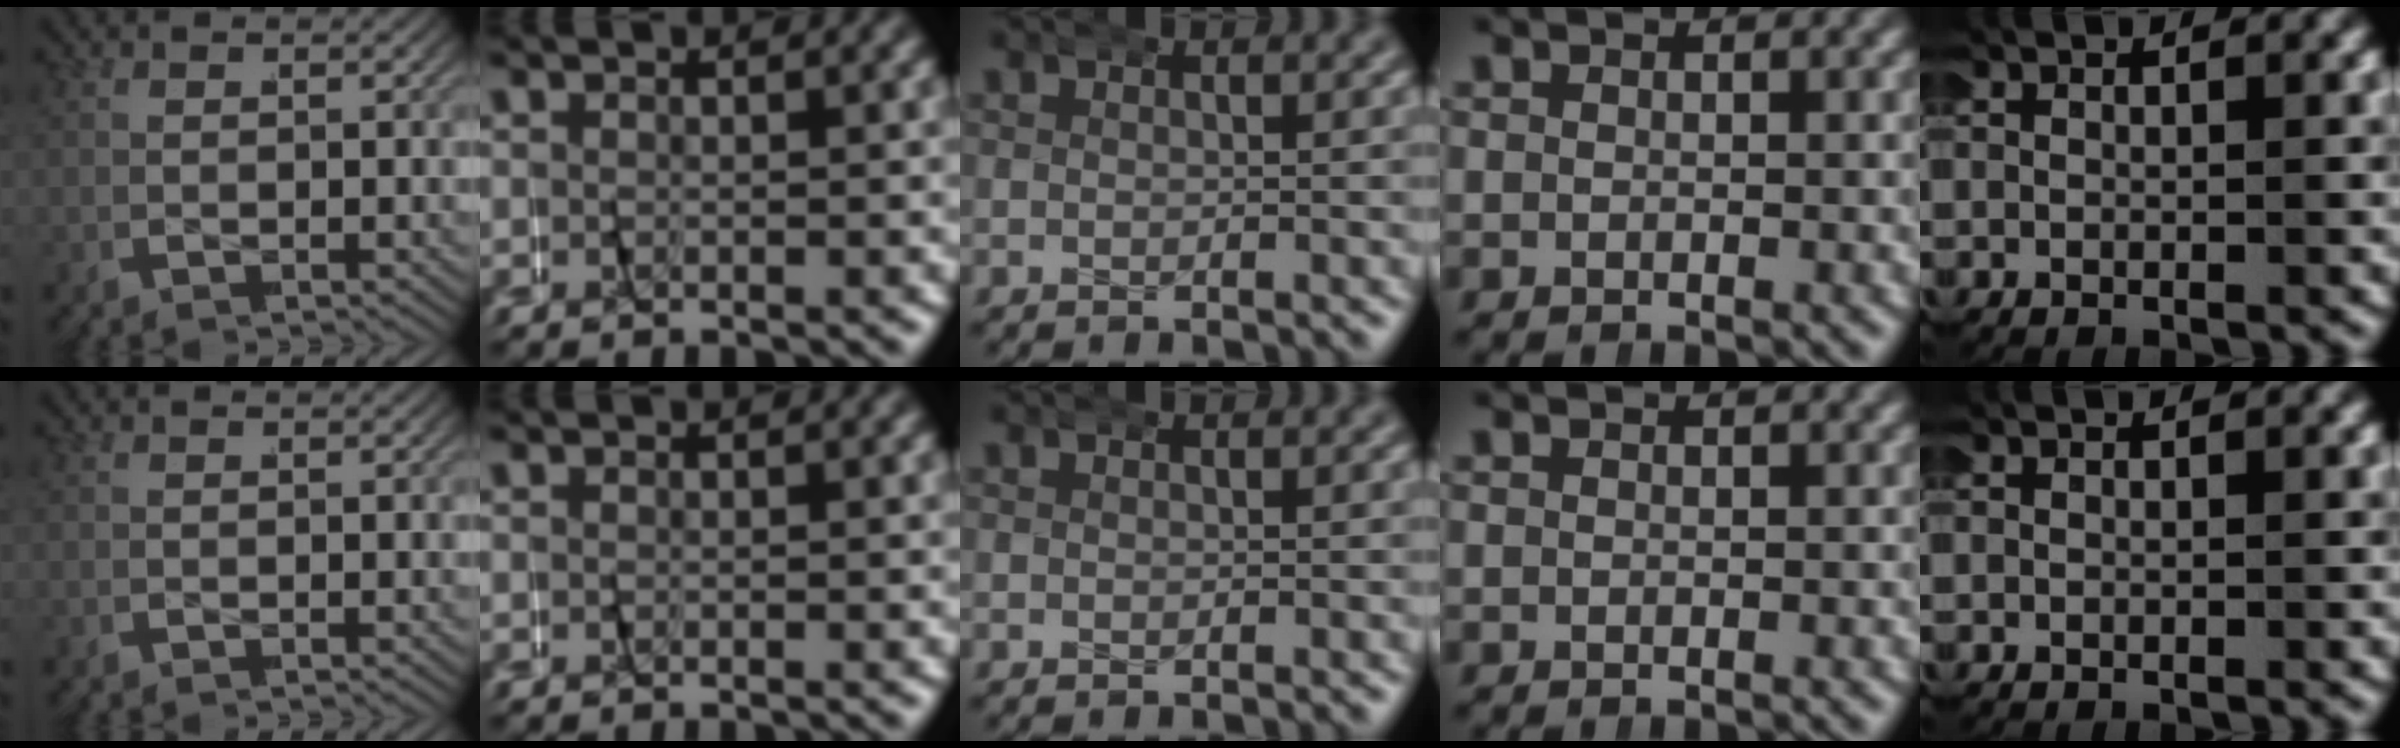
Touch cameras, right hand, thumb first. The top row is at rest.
{}